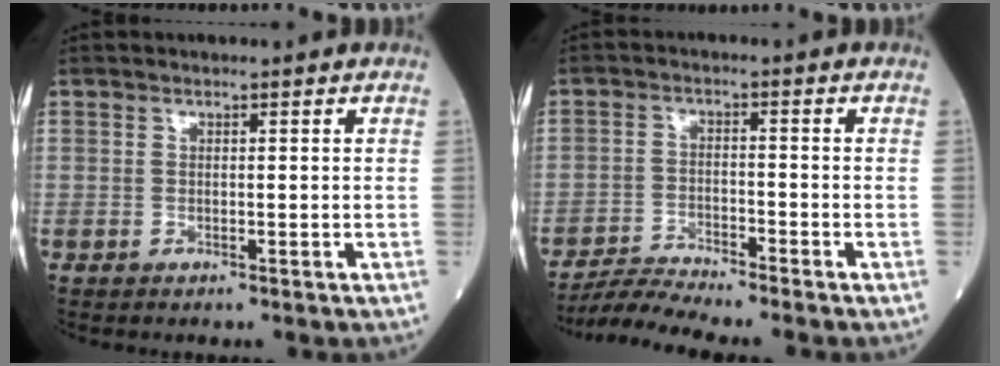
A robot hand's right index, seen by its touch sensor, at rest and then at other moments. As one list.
[{"total": 5.2, "force": [-4.9, -1.6, 0.6], "torque": [-0.020, -0.017, -0.095]}]